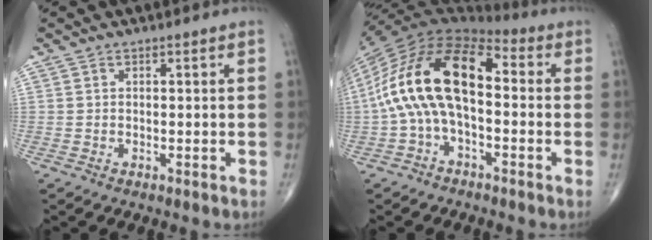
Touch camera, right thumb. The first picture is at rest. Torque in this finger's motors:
{"motor_torque": [1.80, 1.86, 2.43, -0.14, 0.28]}